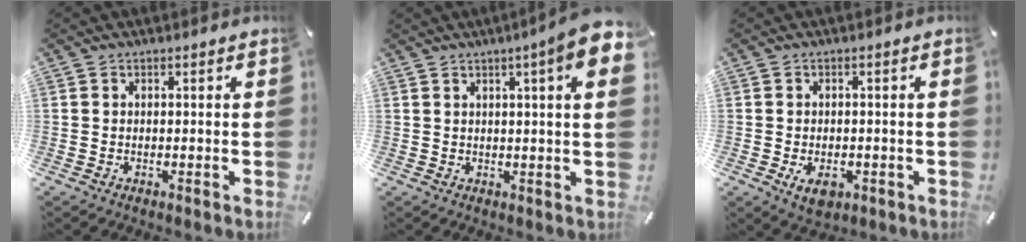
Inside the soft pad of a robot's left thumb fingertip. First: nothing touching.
{"total": 8.5, "force": [3.8, 0.6, 7.6], "torque": [-0.113, -0.017, 0.057]}
{"total": 4.4, "force": [-1.6, 2.8, 2.9], "torque": [-0.053, 0.002, -0.030]}